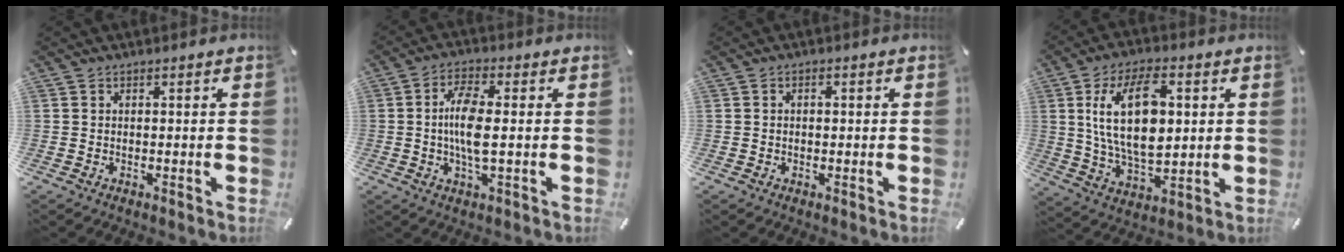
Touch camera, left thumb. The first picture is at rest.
{"total": 8.6, "force": [0.0, 2.5, 8.2], "torque": [-0.177, -0.008, -0.008]}
{"total": 1.0, "force": [-0.1, 0.7, 0.7], "torque": [-0.014, 0.003, -0.004]}
{"total": 16.6, "force": [3.9, 9.0, 13.4], "torque": [-0.265, -0.003, 0.059]}